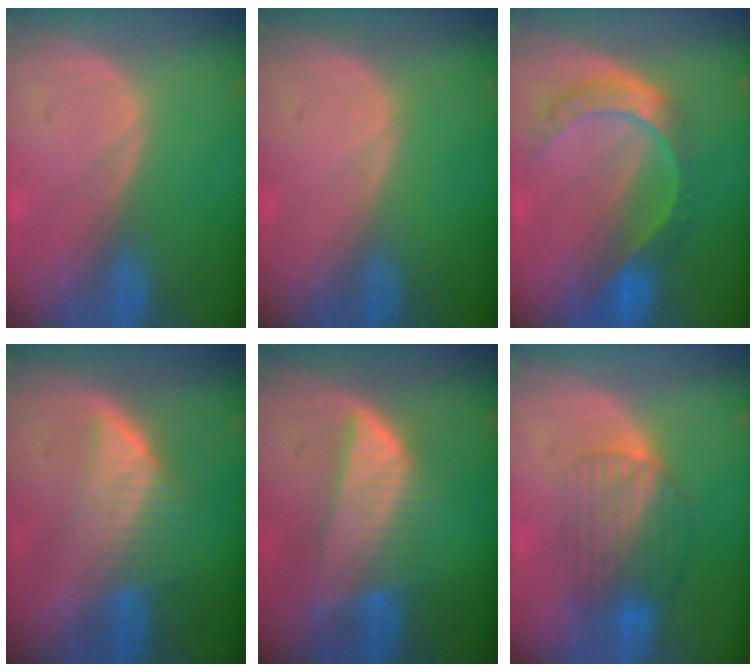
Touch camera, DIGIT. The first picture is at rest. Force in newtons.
{"total": 0.0}
{"total": 7.8, "press": 6.6, "slide": 4.3}
{"total": 6.5, "press": 5.8, "slide": 3.0}
{"total": 7.7, "press": 6.9, "slide": 3.5}
{"total": 6.6, "press": 6.5, "slide": 1.1}